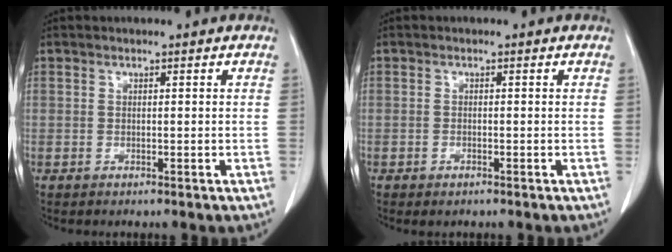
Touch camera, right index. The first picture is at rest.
{"total": 0.8, "force": [-0.5, 0.4, 0.5], "torque": [-0.014, -0.002, -0.001]}